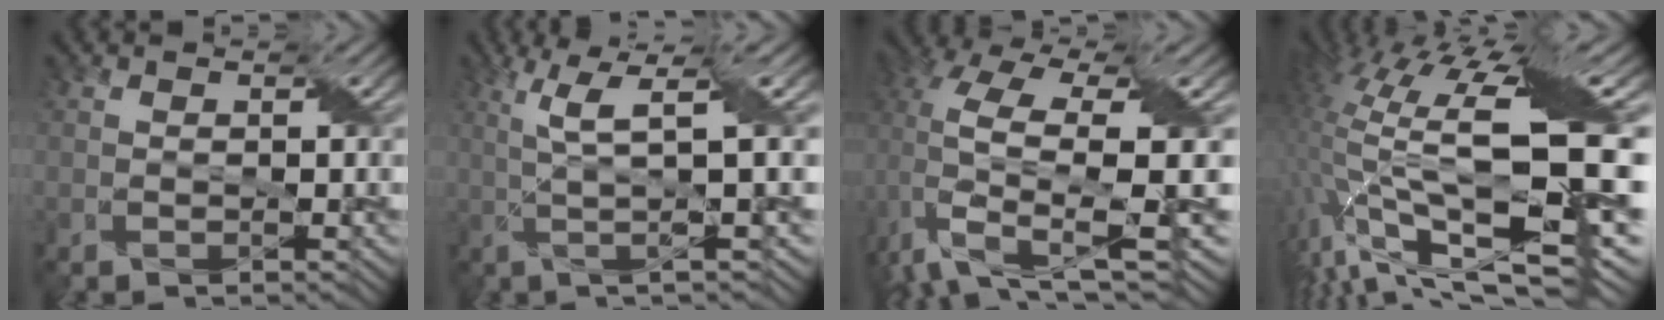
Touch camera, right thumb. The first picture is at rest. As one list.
[{"total": 7.7, "force": [1.1, 0.9, 7.6], "torque": [-0.141, 0.011, 0.023]}, {"total": 12.8, "force": [2.6, 4.2, 11.8], "torque": [-0.264, -0.003, 0.057]}, {"total": 18.2, "force": [0.4, 7.3, 16.6], "torque": [-0.351, -0.035, 0.021]}]